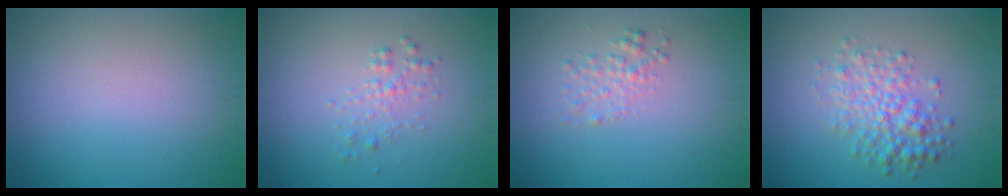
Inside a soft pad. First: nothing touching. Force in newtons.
{"total": 1.3, "press": 1.3, "slide": 0.1}
{"total": 1.5, "press": 1.5, "slide": 0.0}
{"total": 4.0, "press": 4.0, "slide": 0.0}